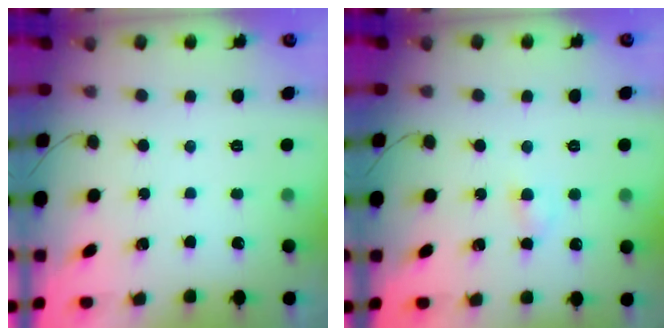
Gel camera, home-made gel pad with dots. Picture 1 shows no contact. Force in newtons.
{"total": 2.8, "press": 2.6, "slide": 1.1}